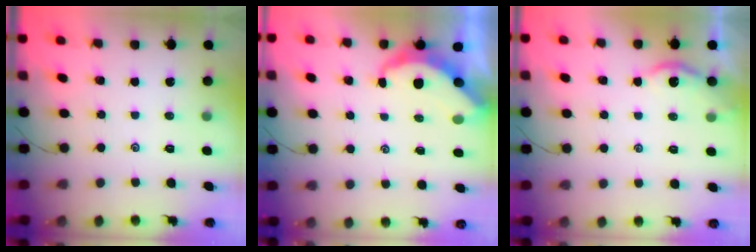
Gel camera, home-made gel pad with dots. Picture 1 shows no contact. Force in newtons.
{"total": 5.1, "press": 5.0, "slide": 0.5}
{"total": 4.6, "press": 4.6, "slide": 0.6}